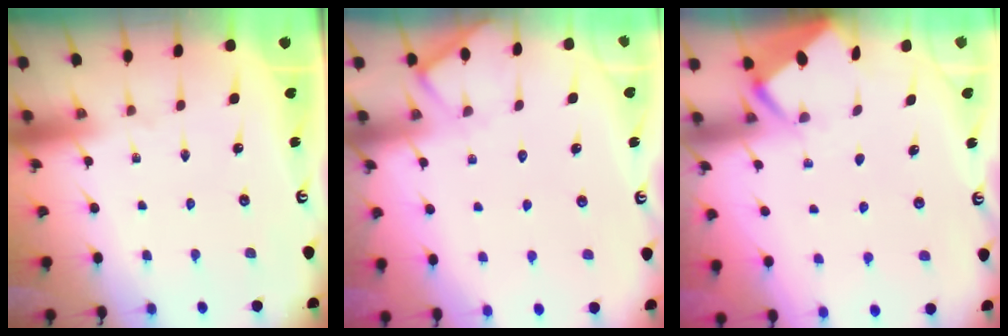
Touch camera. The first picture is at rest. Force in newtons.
{"total": 4.7, "press": 4.7, "slide": 0.4}
{"total": 2.6, "press": 2.6, "slide": 0.3}